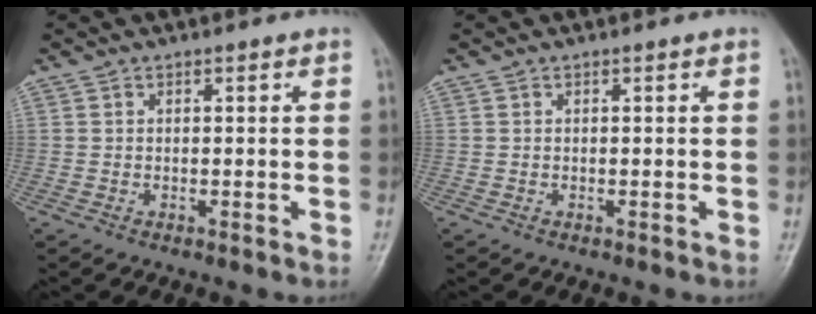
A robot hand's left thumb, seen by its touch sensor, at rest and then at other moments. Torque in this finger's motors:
{"motor_torque": [-0.25, 0.25, 0.00, 0.00, 0.00]}